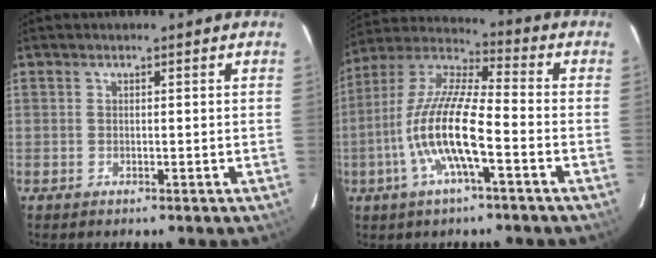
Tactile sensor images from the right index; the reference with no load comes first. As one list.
[{"total": 14.4, "force": [-4.6, 2.8, 13.3], "torque": [-0.267, -0.004, -0.096]}]